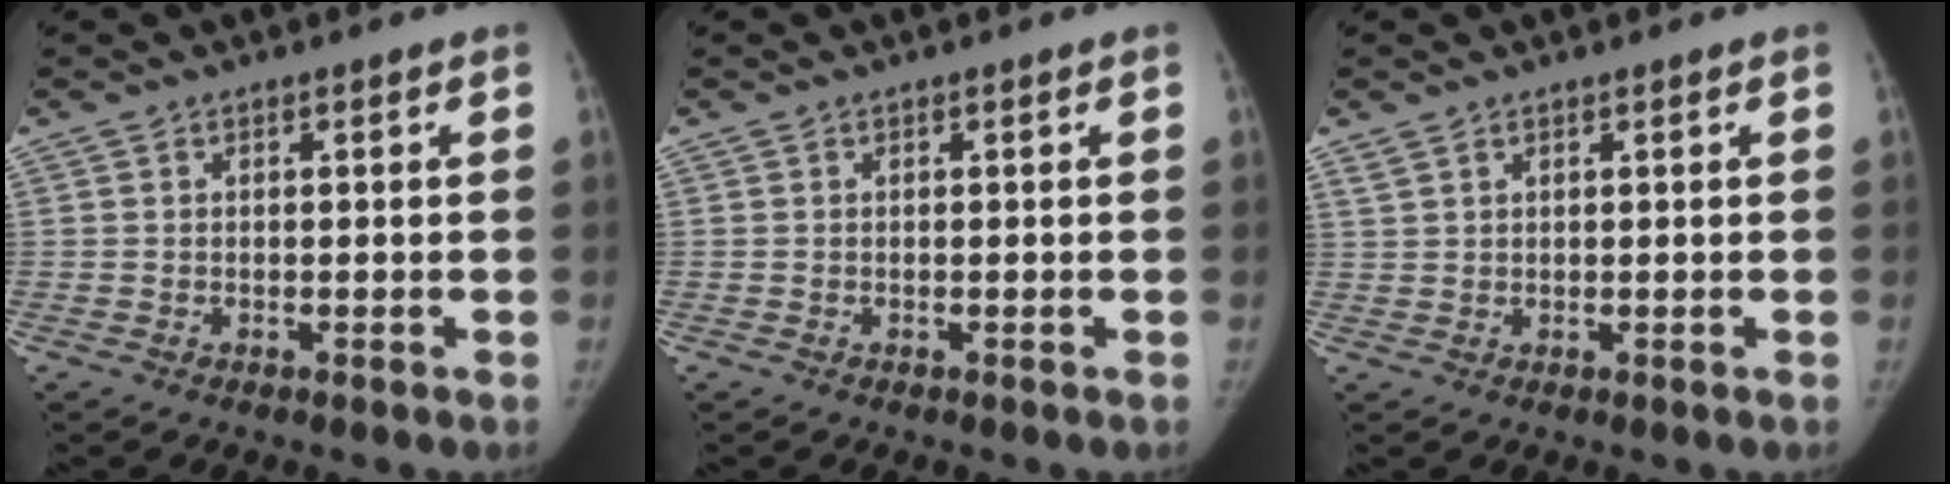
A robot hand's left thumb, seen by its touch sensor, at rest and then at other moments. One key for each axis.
{"total": 0.0}
{"total": 1.4, "fx": 1.1, "fy": 0.8, "fz": 0.6, "tx": -0.011, "ty": 0.002, "tz": 0.024}